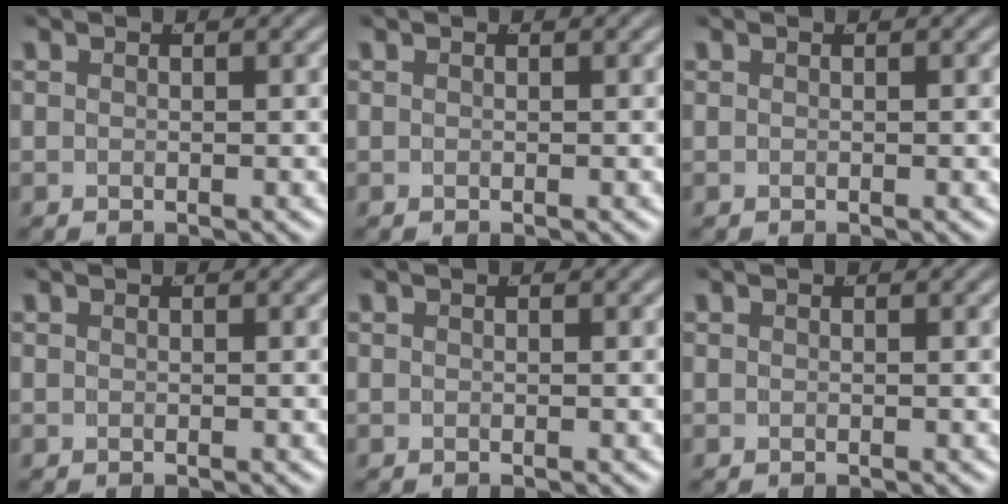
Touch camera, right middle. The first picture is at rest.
{"total": 0.0}
{"total": 0.0}
{"total": 0.0}
{"total": 0.0}
{"total": 0.0}